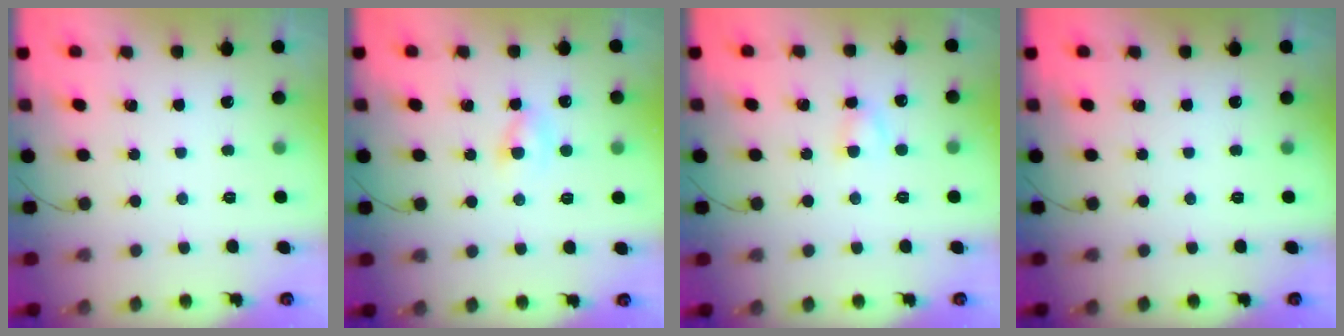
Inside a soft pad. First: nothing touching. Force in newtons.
{"total": 2.3, "press": 2.1, "slide": 1.0}
{"total": 3.1, "press": 2.9, "slide": 1.0}
{"total": 0.0}